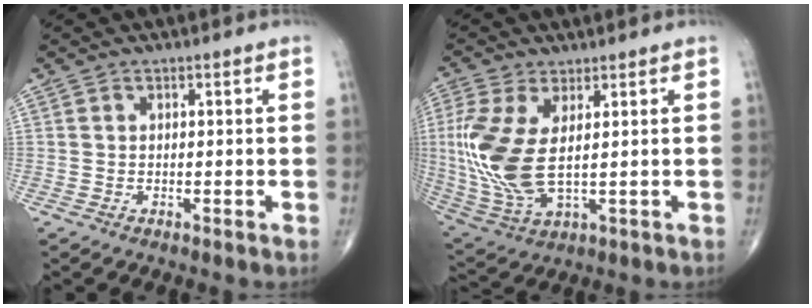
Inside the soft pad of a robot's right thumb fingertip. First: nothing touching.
{"total": 13.2, "force": [1.5, 5.6, 11.9], "torque": [-0.289, -0.013, 0.041]}